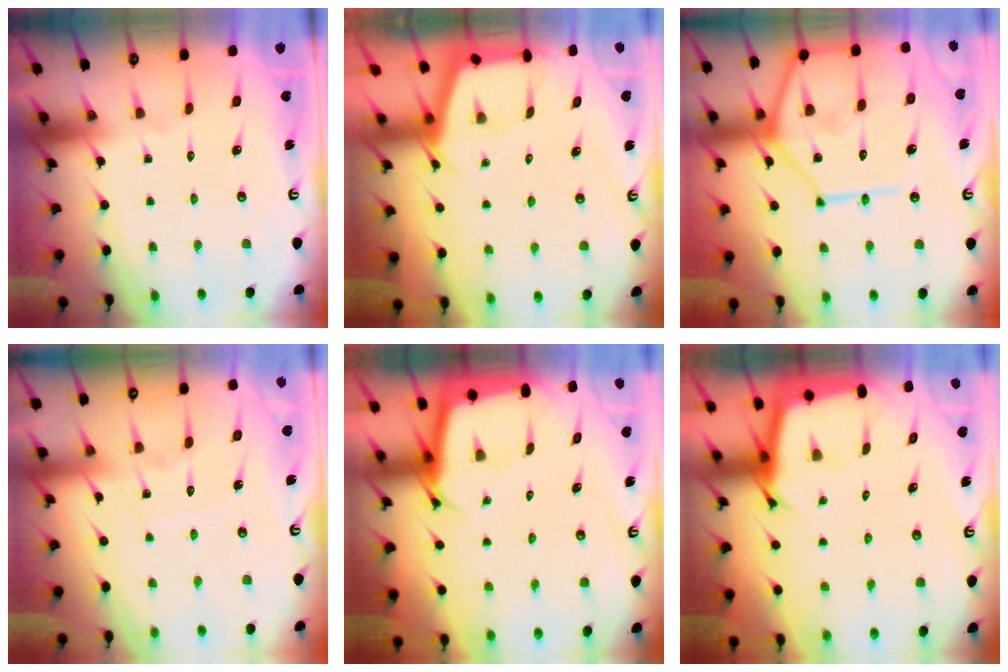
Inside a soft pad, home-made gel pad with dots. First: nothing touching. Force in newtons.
{"total": 2.9, "press": 2.8, "slide": 0.3}
{"total": 16.6, "press": 16.5, "slide": 2.0}
{"total": 8.0, "press": 8.0, "slide": 0.9}
{"total": 2.8, "press": 2.8, "slide": 0.0}
{"total": 2.7, "press": 2.7, "slide": 0.1}